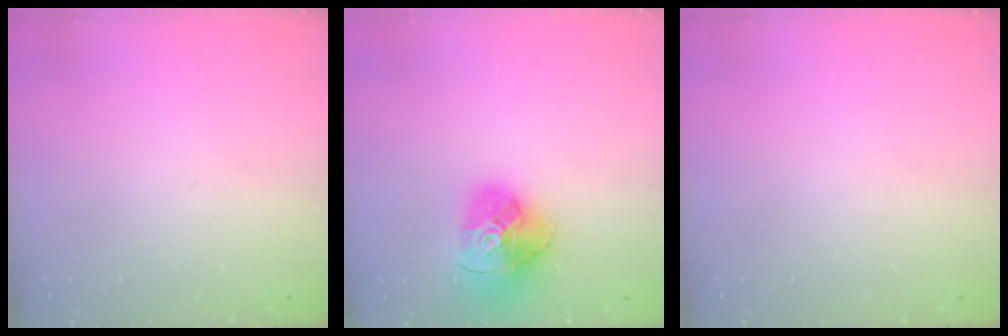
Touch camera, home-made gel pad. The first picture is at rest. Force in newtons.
{"total": 16.4, "press": 16.4, "slide": 1.5}
{"total": 0.0}